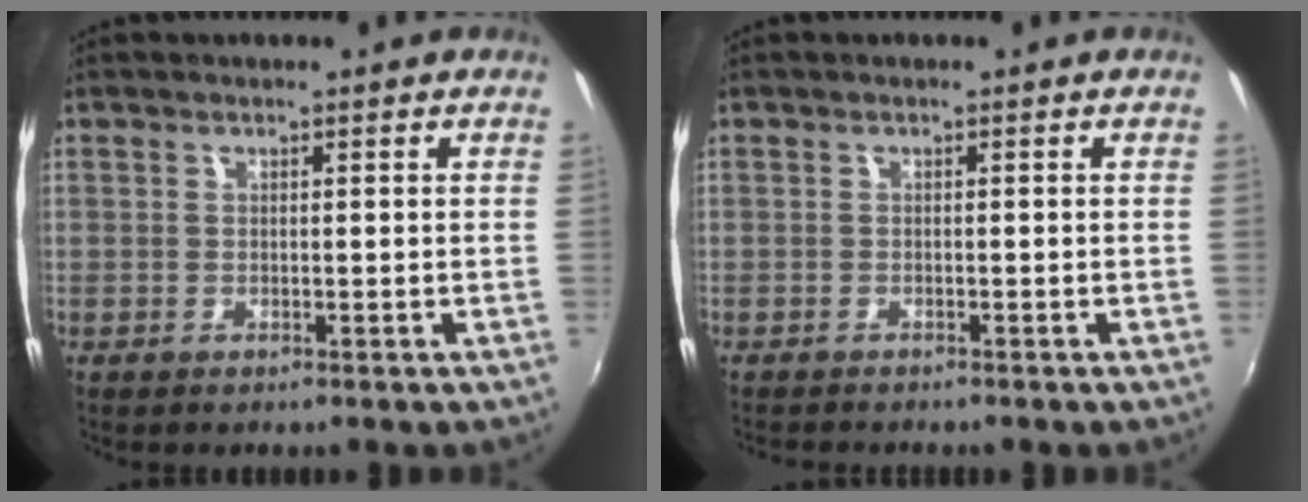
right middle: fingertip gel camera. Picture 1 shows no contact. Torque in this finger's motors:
{"motor_torque": [0.42, -0.60, 0.07, 0.05]}